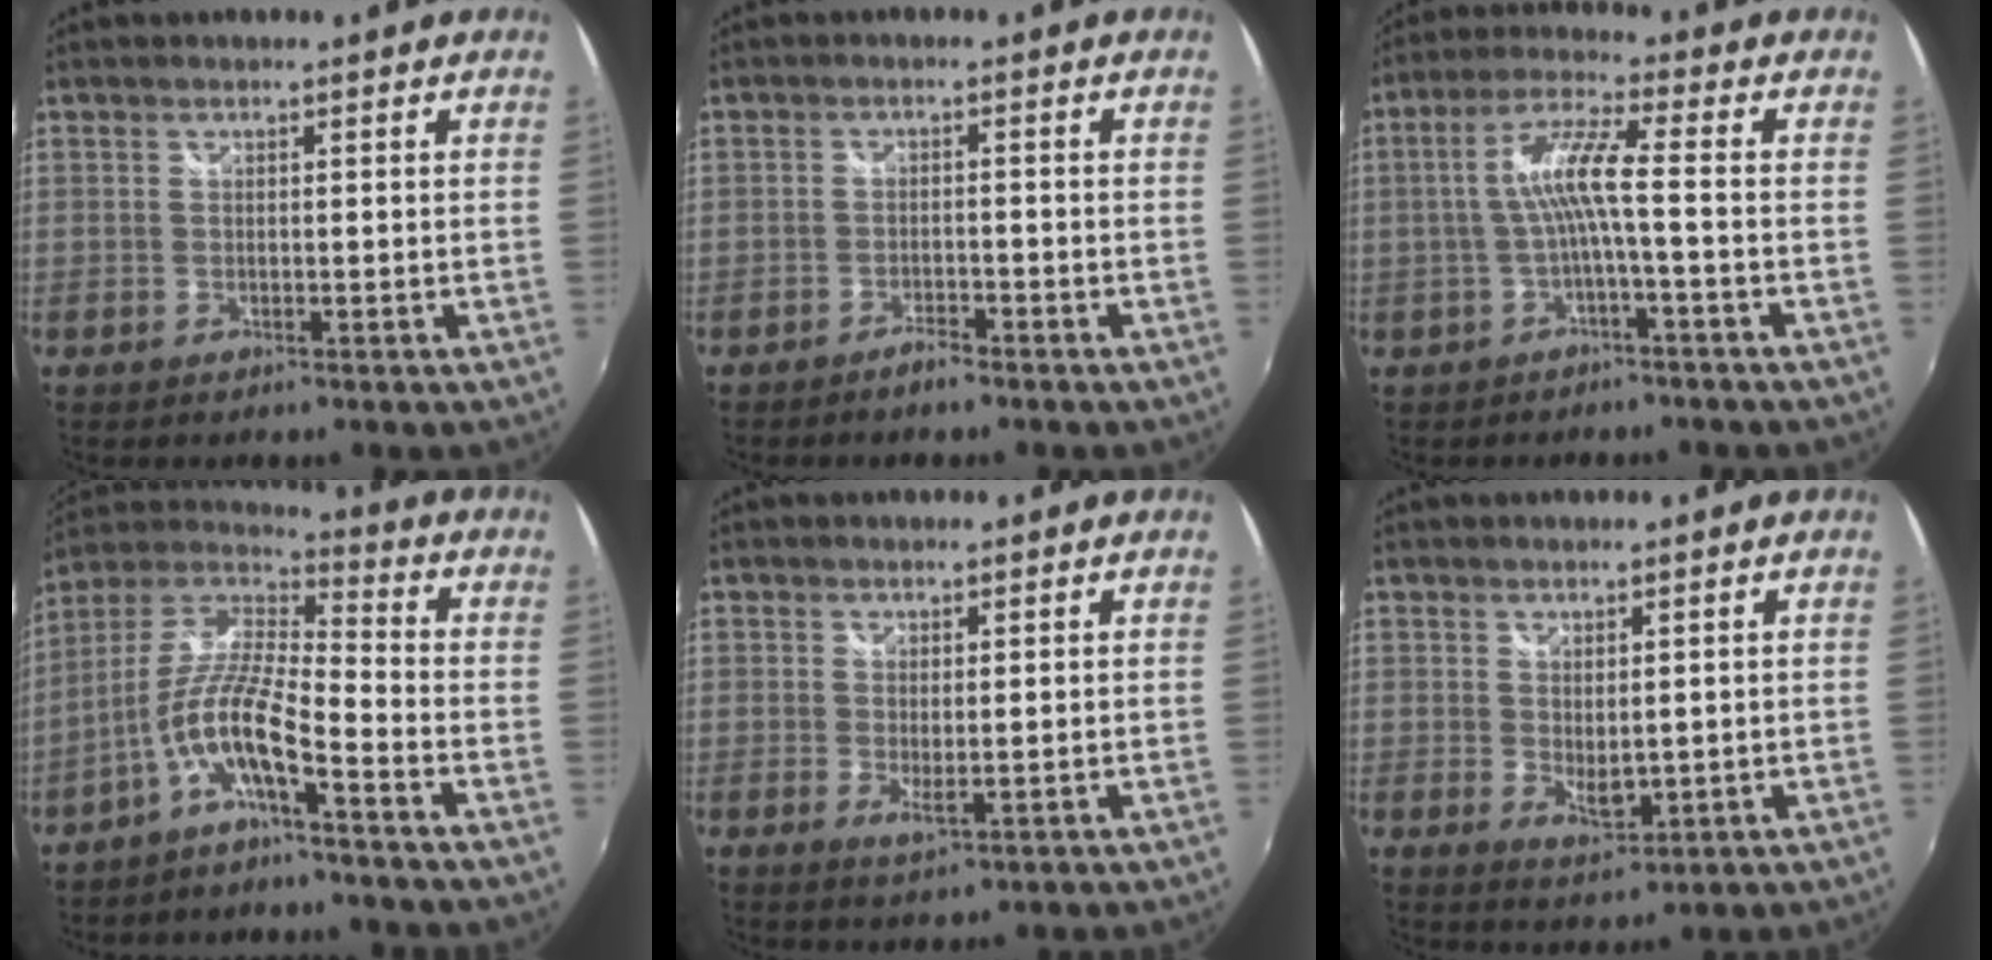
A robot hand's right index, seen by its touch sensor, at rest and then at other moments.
{"total": 2.5, "force": [-2.2, 0.6, 1.0], "torque": [-0.029, -0.001, -0.040]}
{"total": 7.0, "force": [-1.6, -0.1, 6.8], "torque": [-0.150, 0.011, -0.026]}
{"total": 10.6, "force": [-5.5, 1.8, 8.9], "torque": [-0.187, 0.007, -0.106]}
{"total": 2.2, "force": [-0.1, 0.5, 2.2], "torque": [-0.038, -0.006, 0.000]}
{"total": 3.5, "force": [0.4, 2.0, 2.9], "torque": [-0.043, -0.006, 0.013]}